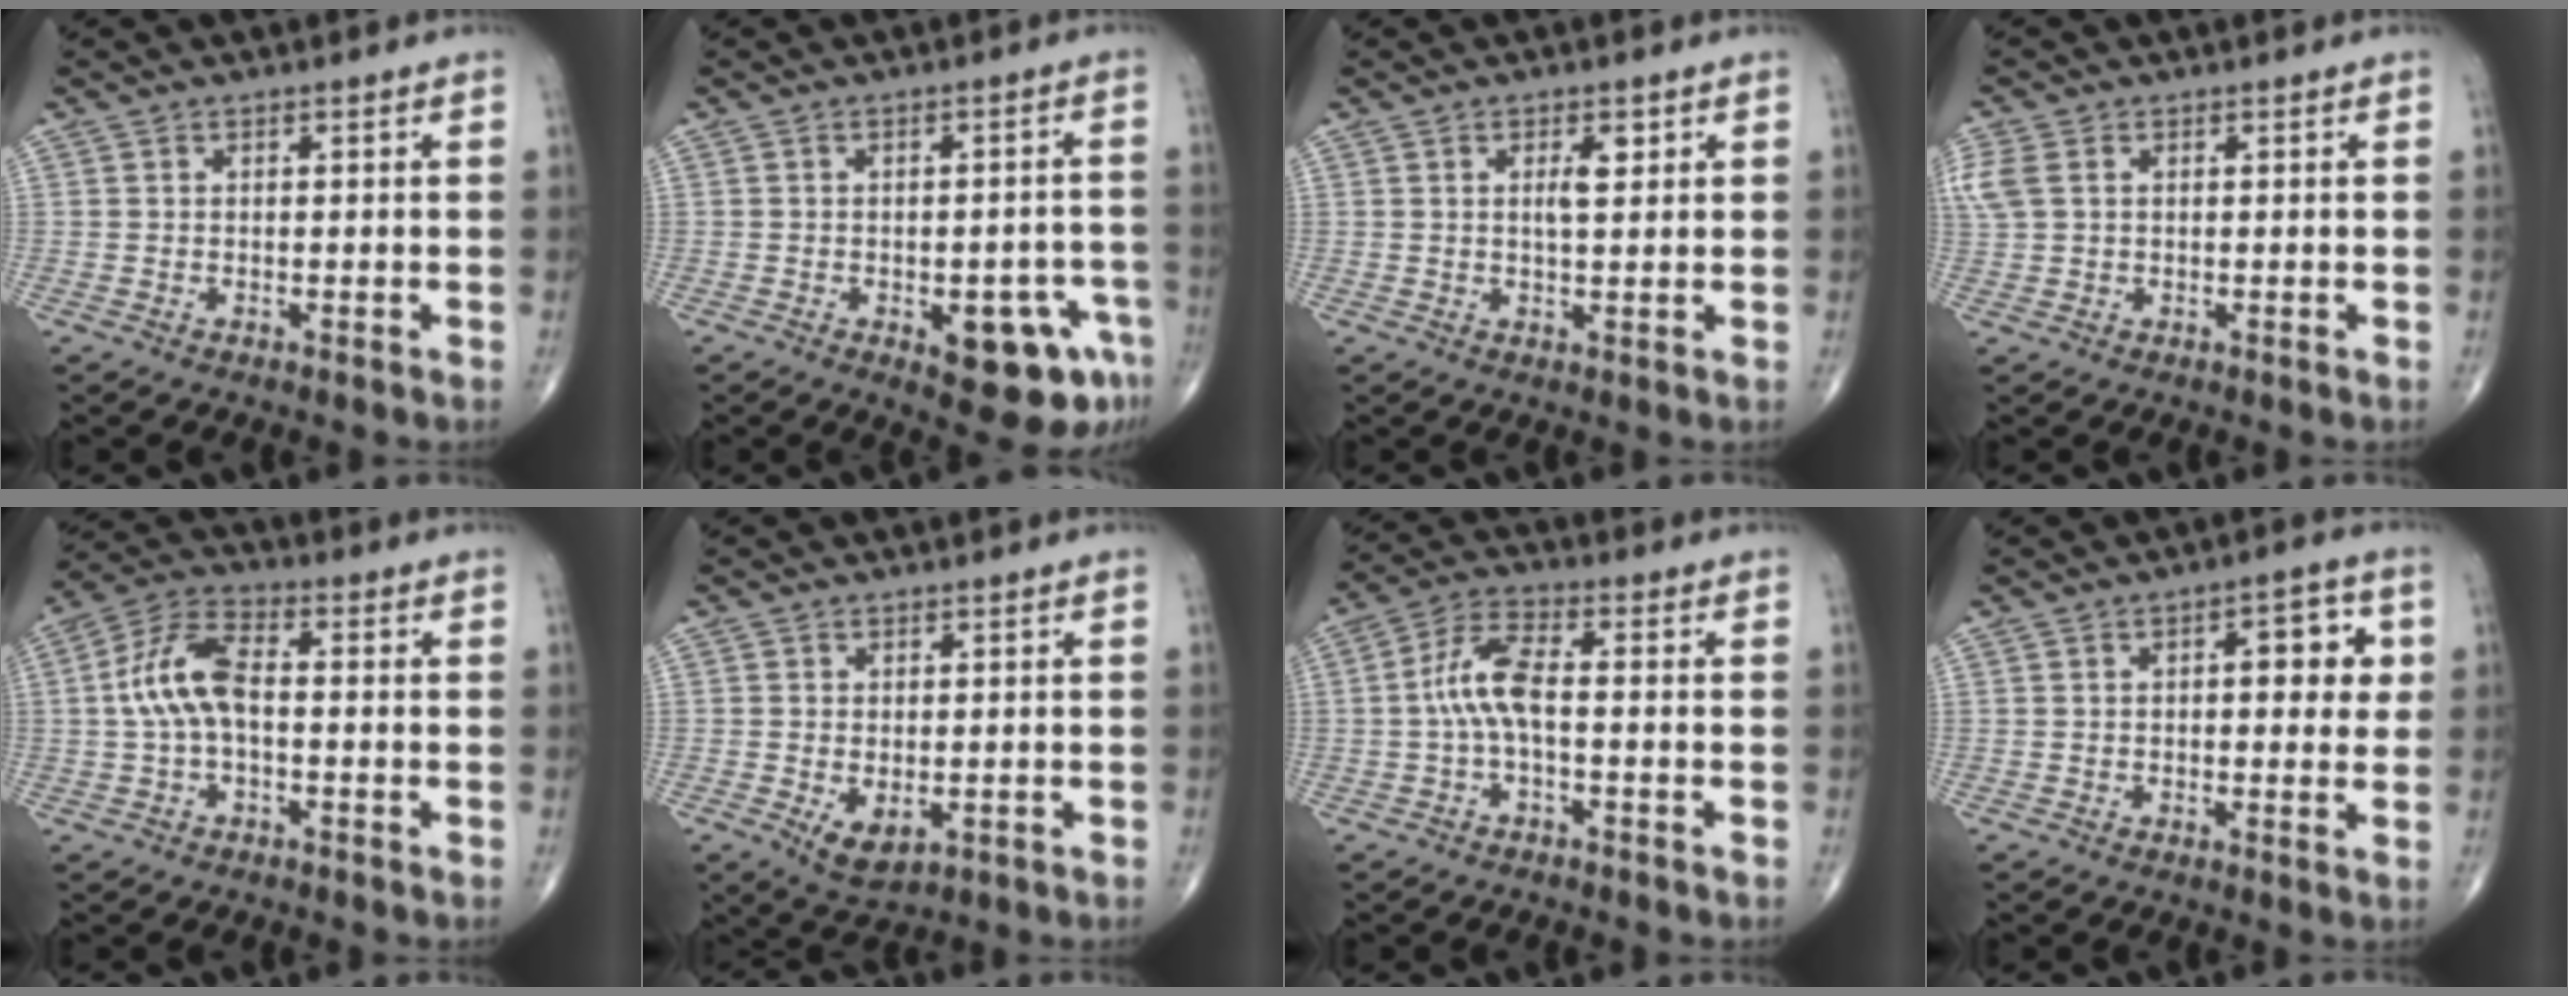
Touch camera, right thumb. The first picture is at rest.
{"total": 10.9, "force": [-4.8, 4.5, 8.7], "torque": [-0.080, 0.023, -0.049]}
{"total": 3.6, "force": [1.4, 1.3, 3.1], "torque": [-0.044, -0.007, 0.021]}
{"total": 5.1, "force": [1.2, 3.5, 3.5], "torque": [-0.109, 0.015, 0.029]}
{"total": 9.6, "force": [-0.3, 4.8, 8.3], "torque": [-0.176, 0.031, -0.012]}
{"total": 4.8, "force": [-1.1, 2.8, 3.7], "torque": [-0.056, -0.008, -0.005]}
{"total": 7.3, "force": [-0.7, 2.7, 6.8], "torque": [-0.149, 0.028, -0.021]}
{"total": 7.4, "force": [1.4, 3.3, 6.4], "torque": [-0.056, 0.003, 0.012]}